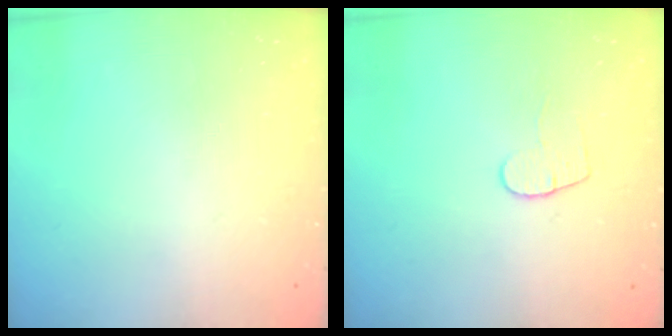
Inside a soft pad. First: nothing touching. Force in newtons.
{"total": 4.5, "press": 4.4, "slide": 0.5}